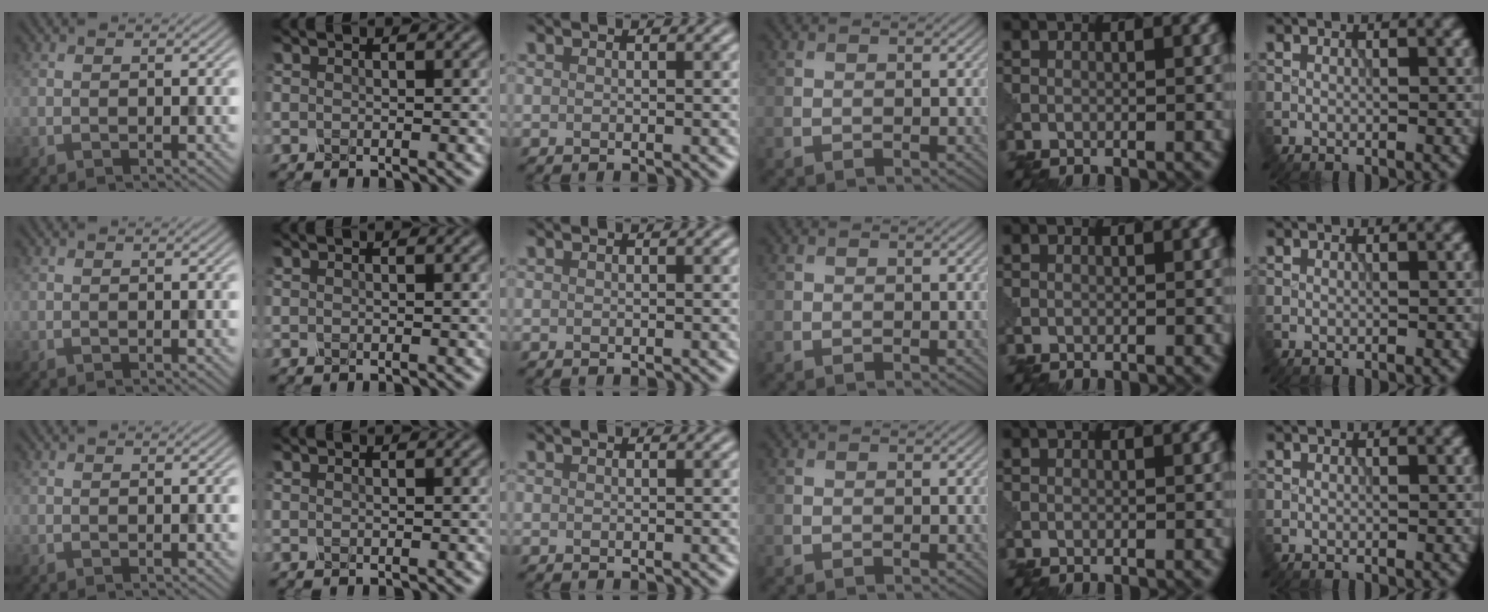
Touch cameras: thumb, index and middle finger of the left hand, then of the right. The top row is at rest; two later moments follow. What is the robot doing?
{"motion": "dispense", "object": "spray bottle"}